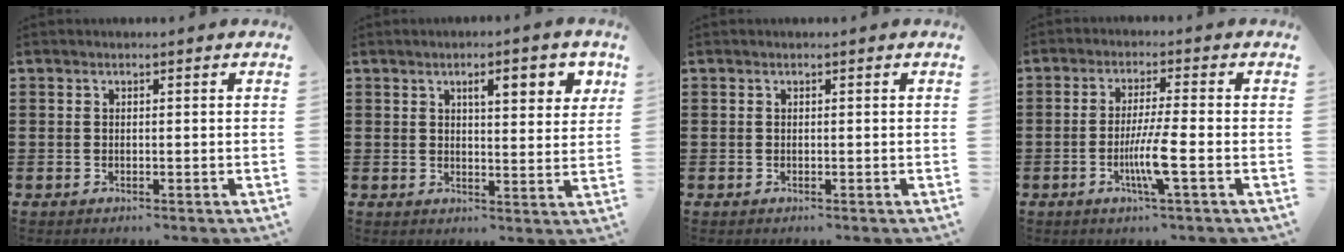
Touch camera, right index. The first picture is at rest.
{"total": 5.2, "force": [2.2, 1.6, 4.5], "torque": [-0.069, -0.002, 0.030]}
{"total": 0.0}
{"total": 6.4, "force": [-2.0, -0.1, 6.0], "torque": [-0.115, -0.017, -0.038]}